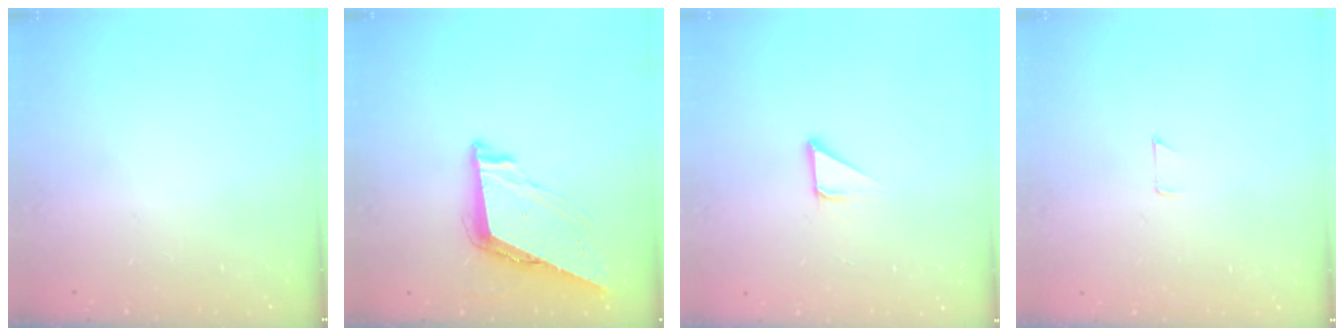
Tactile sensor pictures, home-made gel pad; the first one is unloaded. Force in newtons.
{"total": 8.9, "press": 8.5, "slide": 2.7}
{"total": 2.1, "press": 2.1, "slide": 0.0}
{"total": 3.6, "press": 3.6, "slide": 0.3}